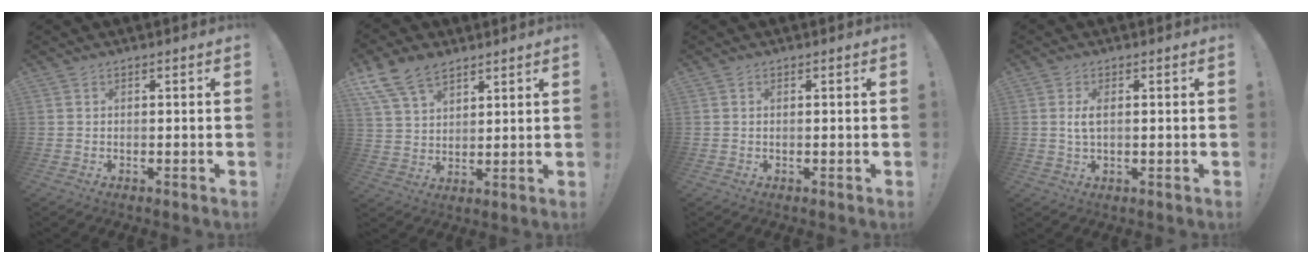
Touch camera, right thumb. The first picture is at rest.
{"total": 11.4, "force": [8.0, 6.5, 5.0], "torque": [-0.099, -0.036, 0.158]}
{"total": 0.0}
{"total": 3.6, "force": [0.5, 1.6, 3.2], "torque": [-0.046, -0.003, 0.007]}